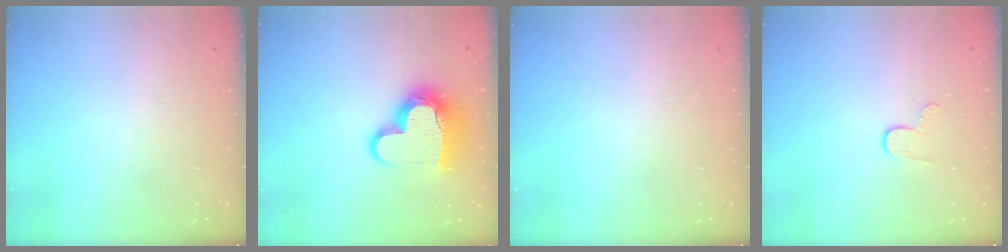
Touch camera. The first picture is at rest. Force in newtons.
{"total": 15.5, "press": 15.4, "slide": 1.8}
{"total": 0.0}
{"total": 6.0, "press": 6.0, "slide": 0.5}